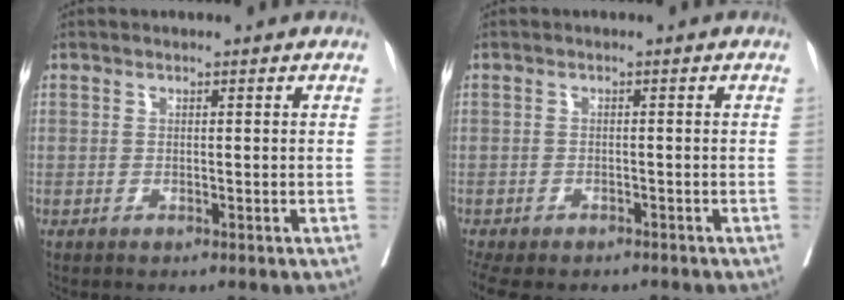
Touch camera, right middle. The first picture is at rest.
{"total": 12.6, "force": [-9.3, 6.1, 5.9], "torque": [-0.170, -0.019, -0.116]}